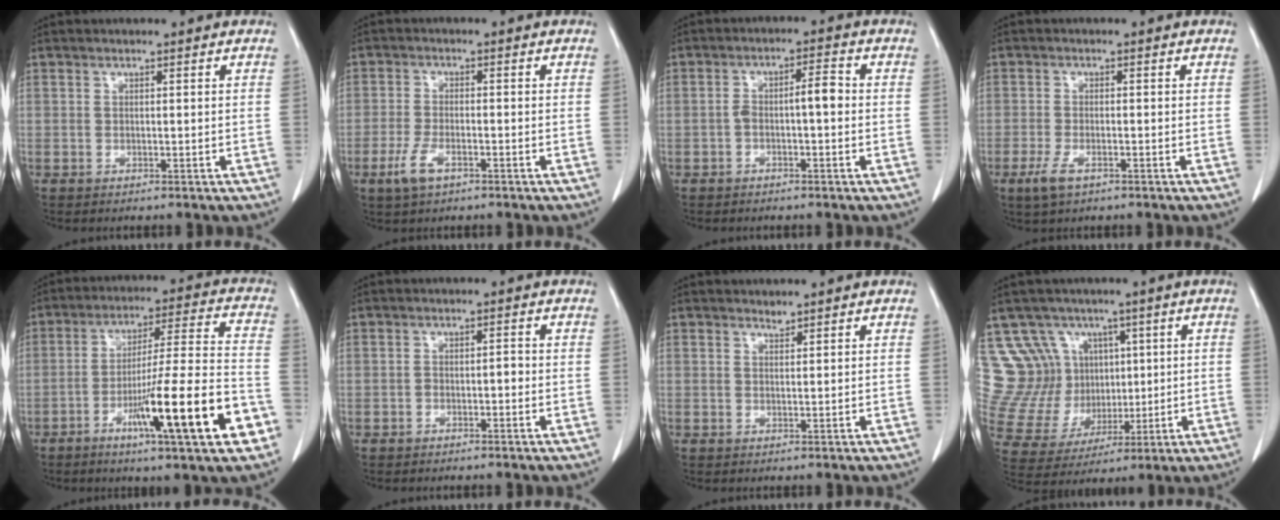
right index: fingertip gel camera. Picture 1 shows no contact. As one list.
[{"total": 4.4, "force": [-2.4, 1.6, 3.4], "torque": [-0.077, -0.005, -0.041]}, {"total": 4.1, "force": [-0.6, 1.0, 4.0], "torque": [-0.069, 0.021, -0.008]}, {"total": 3.4, "force": [-1.9, 1.2, 2.6], "torque": [-0.061, -0.004, -0.032]}, {"total": 18.1, "force": [-7.7, 0.5, 16.4], "torque": [-0.248, -0.008, -0.118]}, {"total": 1.5, "force": [-0.6, 0.7, 1.2], "torque": [-0.017, 0.005, -0.010]}, {"total": 0.7, "force": [0.7, 0.0, 0.1], "torque": [-0.006, -0.005, 0.013]}, {"total": 12.6, "force": [4.9, 11.1, 3.2], "torque": [-0.081, 0.057, 0.122]}]